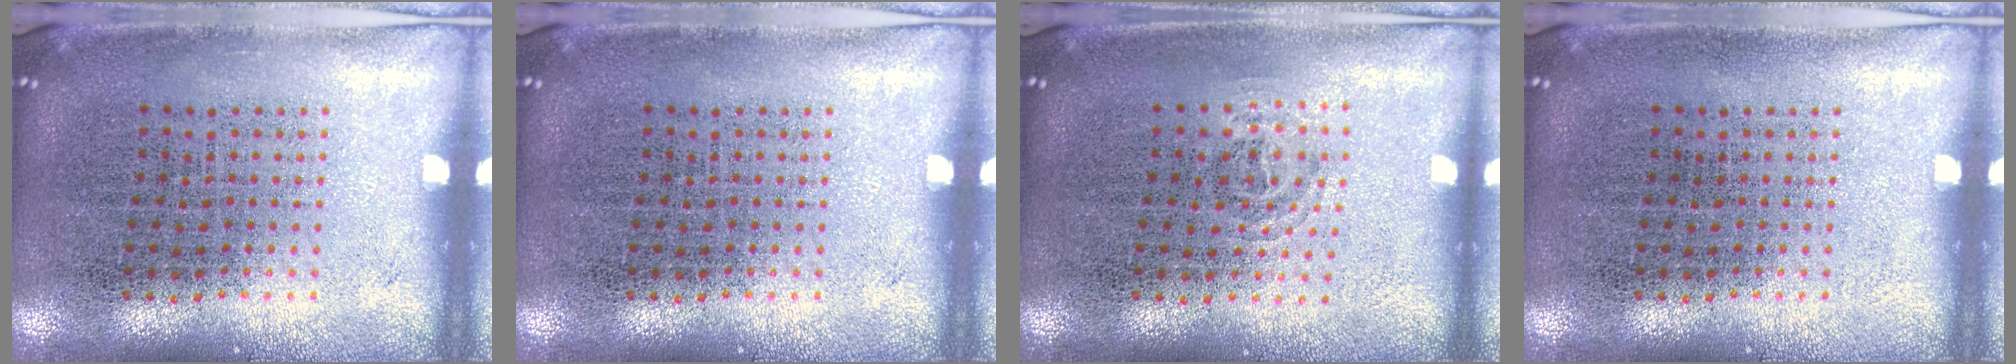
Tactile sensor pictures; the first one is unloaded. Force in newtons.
{"total": 0.0}
{"total": 0.9, "press": 0.6, "slide": 0.7}
{"total": 0.0}